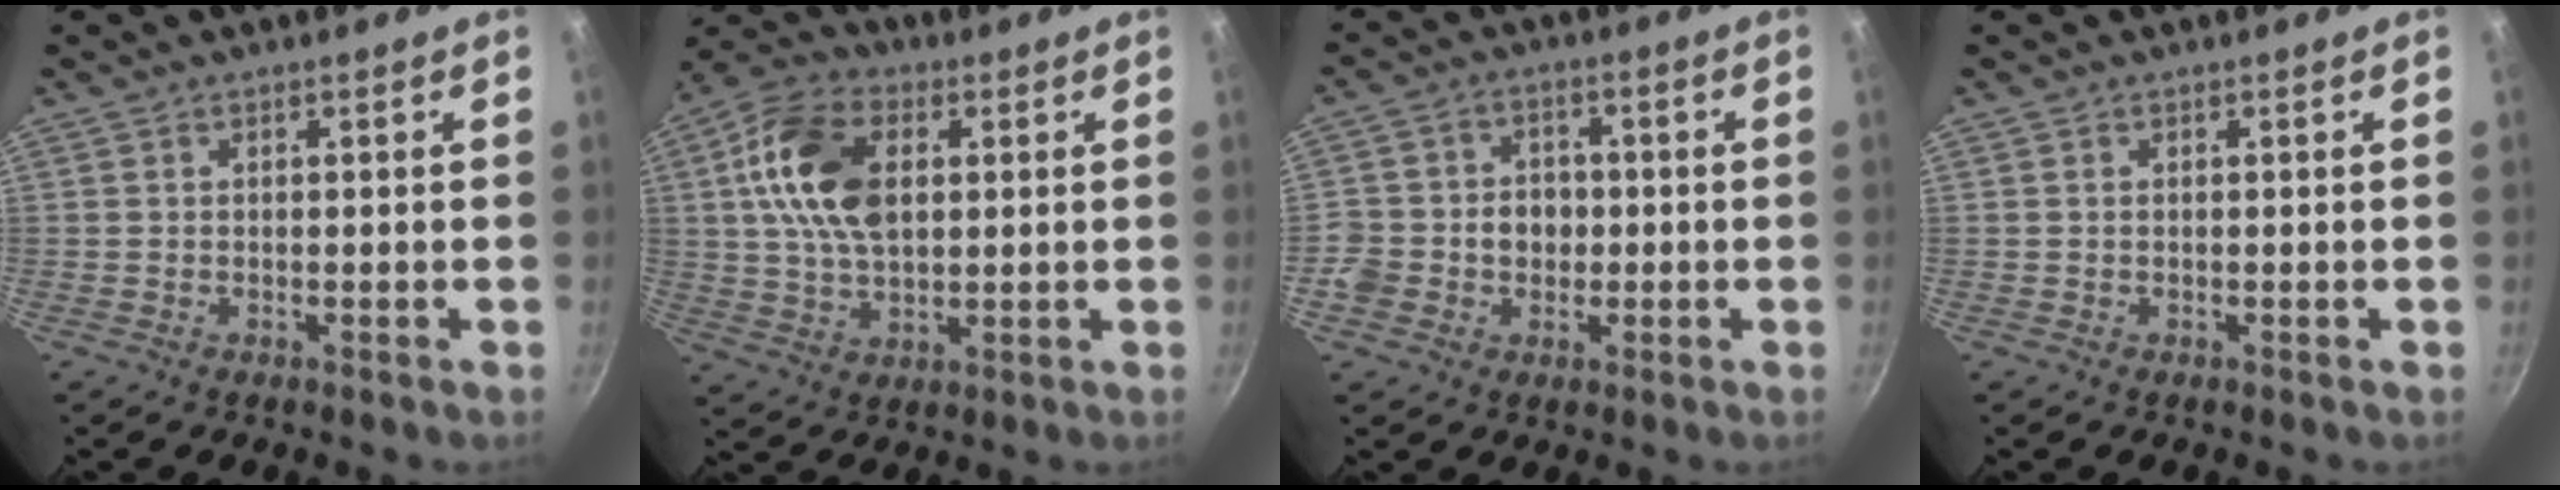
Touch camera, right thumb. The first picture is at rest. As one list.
[{"total": 15.2, "force": [3.2, 9.3, 11.6], "torque": [-0.213, 0.009, 0.056]}, {"total": 8.2, "force": [-1.2, 7.2, 3.8], "torque": [-0.034, 0.025, -0.021]}, {"total": 0.0}]